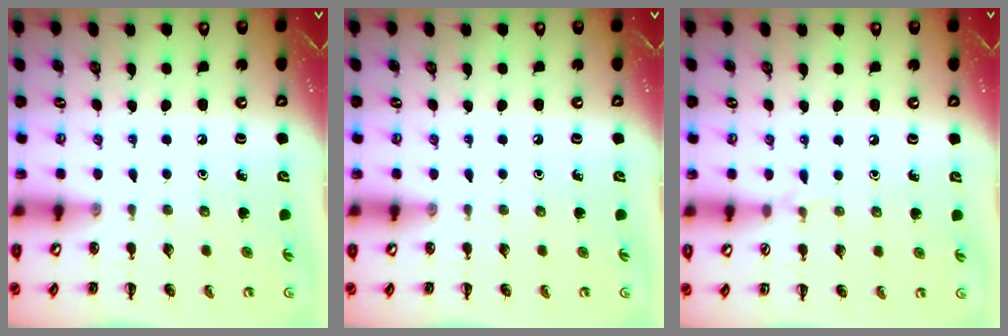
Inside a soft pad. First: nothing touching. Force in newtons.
{"total": 0.0}
{"total": 3.8, "press": 3.5, "slide": 1.4}